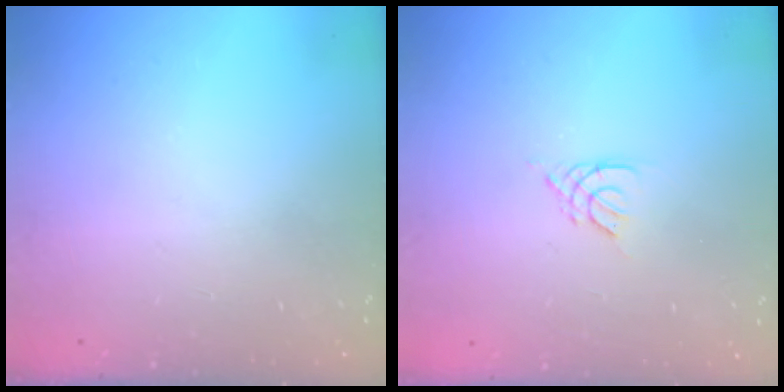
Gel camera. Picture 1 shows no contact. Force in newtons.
{"total": 2.8, "press": 2.7, "slide": 0.5}